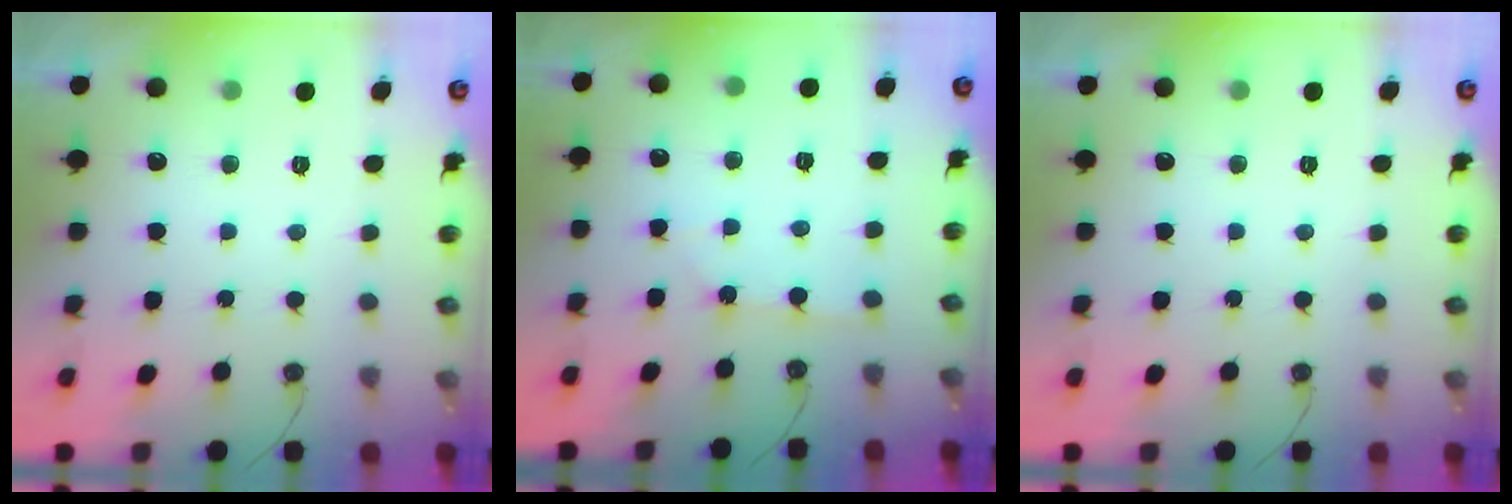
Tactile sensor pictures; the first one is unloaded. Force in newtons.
{"total": 1.6, "press": 1.6, "slide": 0.3}
{"total": 0.0}